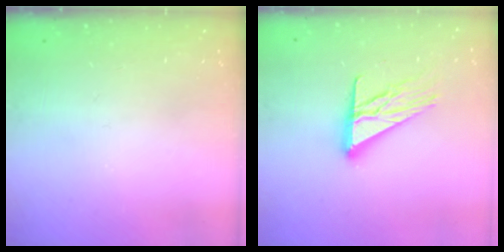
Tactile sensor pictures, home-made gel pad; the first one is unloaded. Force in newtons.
{"total": 13.8, "press": 13.8, "slide": 1.1}